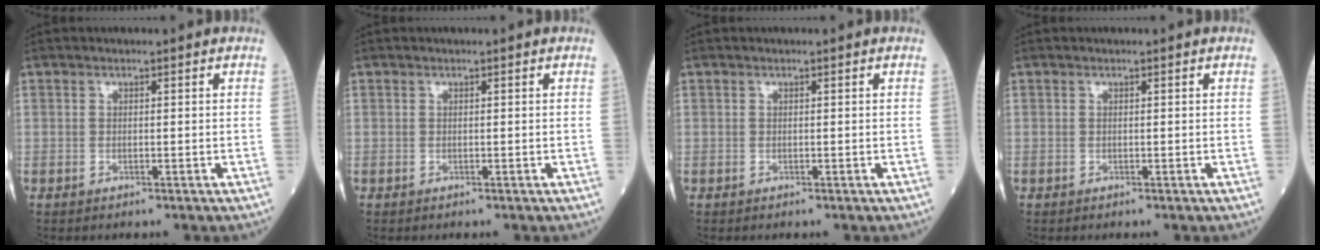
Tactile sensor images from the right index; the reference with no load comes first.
{"total": 0.0}
{"total": 0.0}
{"total": 0.0}